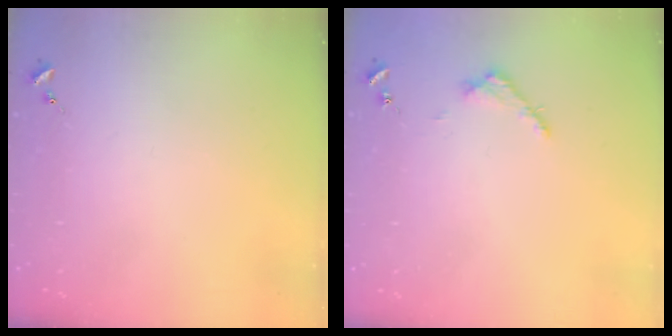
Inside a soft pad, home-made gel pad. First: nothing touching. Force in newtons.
{"total": 3.2, "press": 3.2, "slide": 0.4}